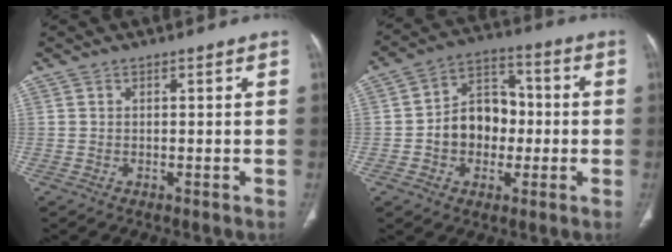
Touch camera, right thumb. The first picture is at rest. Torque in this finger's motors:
{"motor_torque": [-0.01, 0.20, 0.40, -0.44, 0.06]}